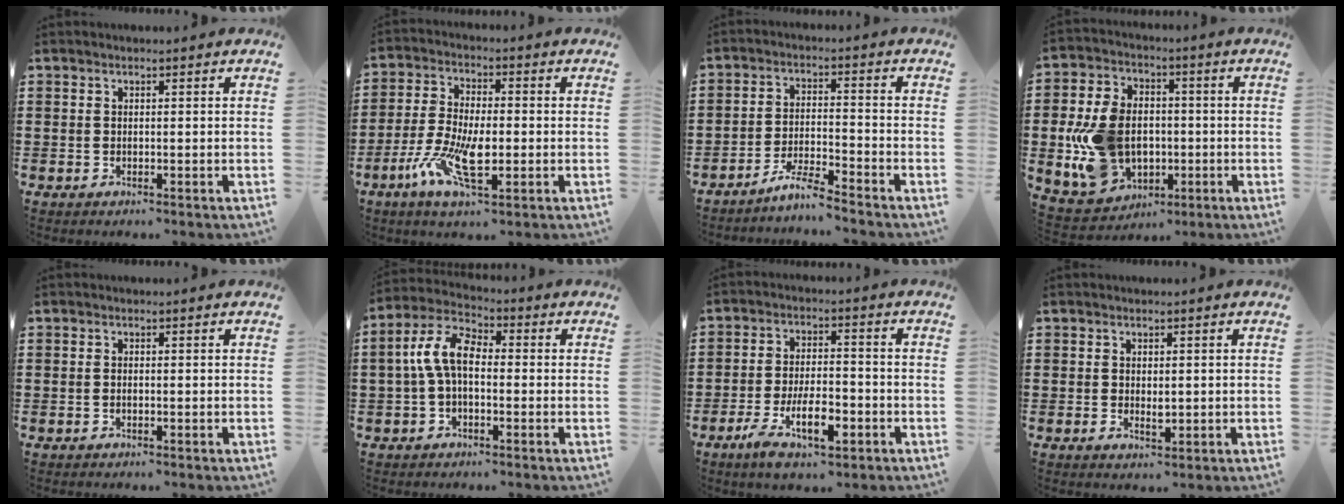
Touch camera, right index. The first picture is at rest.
{"total": 9.6, "force": [-3.1, 3.7, 8.4], "torque": [-0.188, -0.015, -0.057]}
{"total": 4.8, "force": [-4.5, -0.3, 1.7], "torque": [-0.046, -0.006, -0.090]}
{"total": 12.6, "force": [-1.0, 9.4, 8.3], "torque": [-0.212, 0.015, -0.013]}
{"total": 0.6, "force": [-0.1, 0.2, 0.6], "torque": [-0.013, -0.002, -0.002]}
{"total": 7.5, "force": [-0.3, 4.0, 6.3], "torque": [-0.152, 0.003, -0.014]}
{"total": 9.0, "force": [-4.1, 3.8, 7.1], "torque": [-0.131, 0.000, -0.075]}
{"total": 1.3, "force": [0.1, 0.8, 1.0], "torque": [-0.010, 0.002, 0.000]}